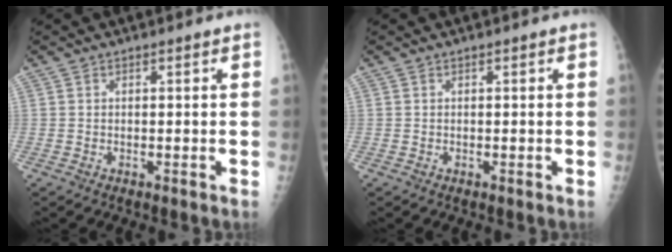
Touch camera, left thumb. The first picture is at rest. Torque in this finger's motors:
{"motor_torque": [0.00, 0.00, -0.09, 0.06, 0.00]}